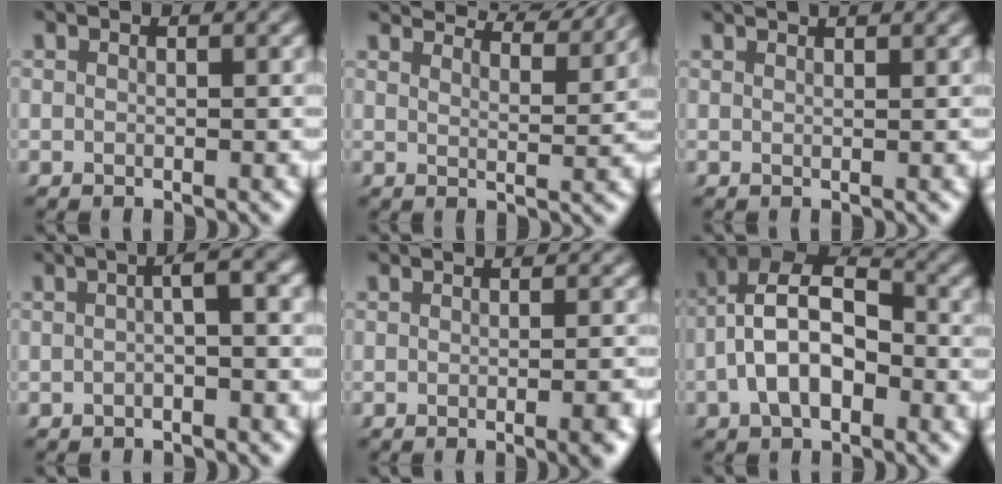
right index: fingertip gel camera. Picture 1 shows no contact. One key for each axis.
{"total": 6.3, "fx": 6.0, "fy": 0.2, "fz": 1.9, "tx": -0.025, "ty": 0.006, "tz": 0.091}
{"total": 1.4, "fx": 1.1, "fy": -0.3, "fz": 0.7, "tx": -0.001, "ty": 0.003, "tz": 0.018}
{"total": 2.4, "fx": -0.3, "fy": 0.3, "fz": 2.3, "tx": -0.027, "ty": 0.012, "tz": -0.009}
{"total": 2.2, "fx": -0.9, "fy": 0.2, "fz": 2.0, "tx": -0.020, "ty": 0.009, "tz": -0.022}
{"total": 8.5, "fx": 0.4, "fy": 6.2, "fz": 5.8, "tx": -0.114, "ty": -0.010, "tz": -0.001}